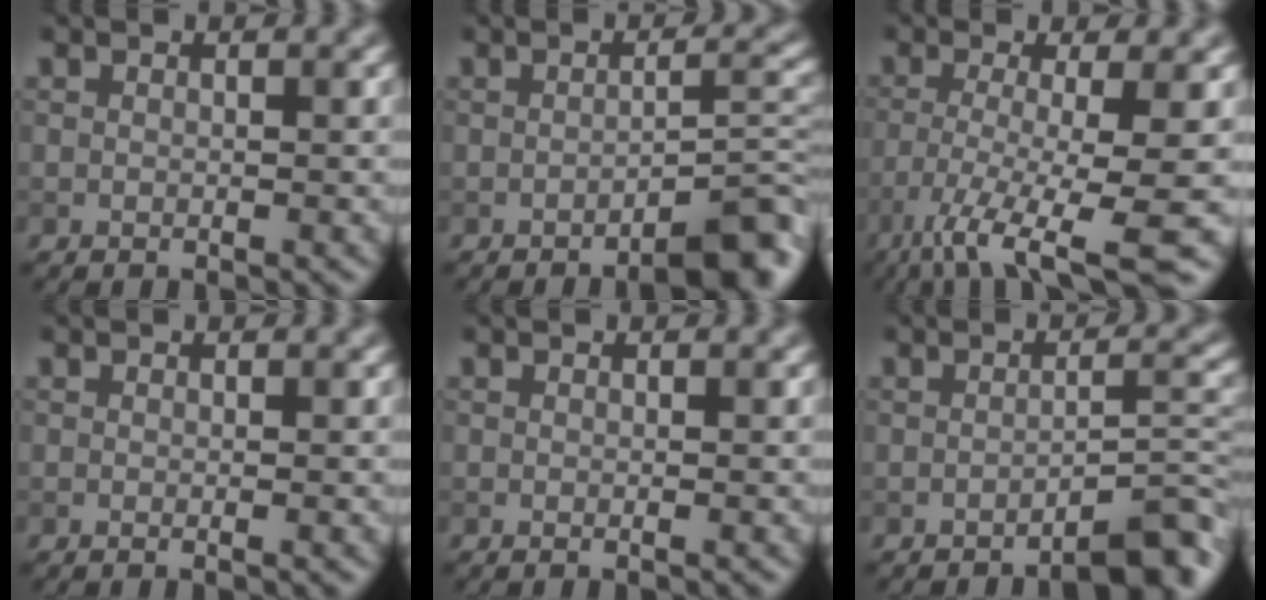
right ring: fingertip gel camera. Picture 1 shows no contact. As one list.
[{"total": 5.0, "force": [-3.3, 1.0, 3.7], "torque": [-0.036, 0.017, -0.050]}, {"total": 9.2, "force": [-4.9, 1.9, 7.6], "torque": [-0.122, -0.016, -0.090]}, {"total": 1.1, "force": [0.0, 0.4, 1.0], "torque": [-0.010, -0.004, -0.006]}, {"total": 0.7, "force": [0.0, 0.3, 0.6], "torque": [-0.008, -0.006, -0.004]}, {"total": 4.4, "force": [-3.2, 0.7, 3.0], "torque": [-0.032, 0.015, -0.050]}]